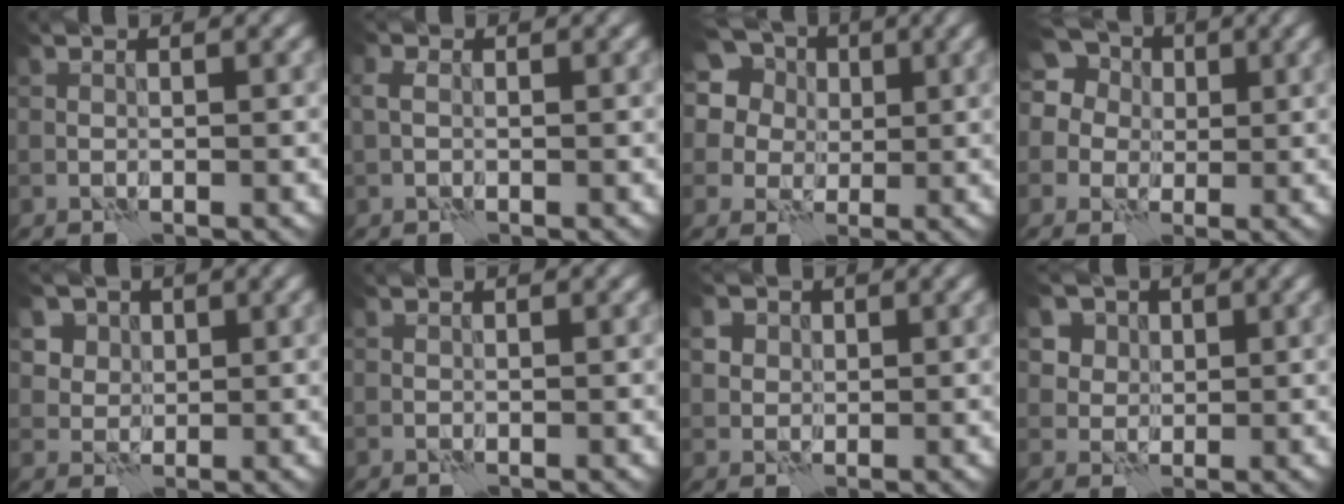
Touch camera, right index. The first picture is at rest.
{"total": 1.3, "force": [0.0, 0.9, 0.9], "torque": [-0.021, 0.004, -0.003]}
{"total": 12.2, "force": [5.8, 9.6, 4.9], "torque": [-0.136, 0.037, 0.084]}
{"total": 9.0, "force": [3.1, 7.5, 3.8], "torque": [-0.088, 0.038, 0.022]}
{"total": 6.7, "force": [3.5, 5.0, 2.7], "torque": [-0.060, 0.004, 0.052]}
{"total": 0.0}
{"total": 4.8, "force": [2.1, 3.8, 2.1], "torque": [-0.039, 0.015, 0.025]}
{"total": 7.0, "force": [3.5, 5.3, 2.9], "torque": [-0.063, 0.006, 0.049]}